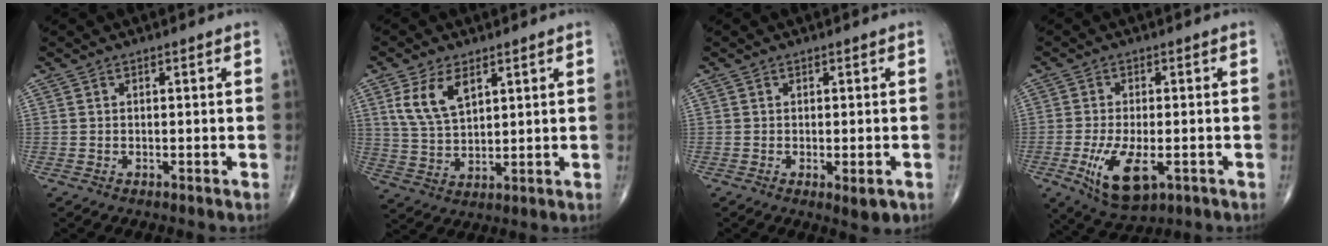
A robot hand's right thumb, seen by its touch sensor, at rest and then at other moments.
{"total": 8.5, "force": [3.9, 4.5, 6.0], "torque": [-0.108, -0.013, 0.084]}
{"total": 3.4, "force": [-1.2, 1.2, 3.0], "torque": [-0.034, -0.006, -0.009]}
{"total": 9.9, "force": [-3.2, 4.4, 8.2], "torque": [-0.152, -0.010, -0.046]}